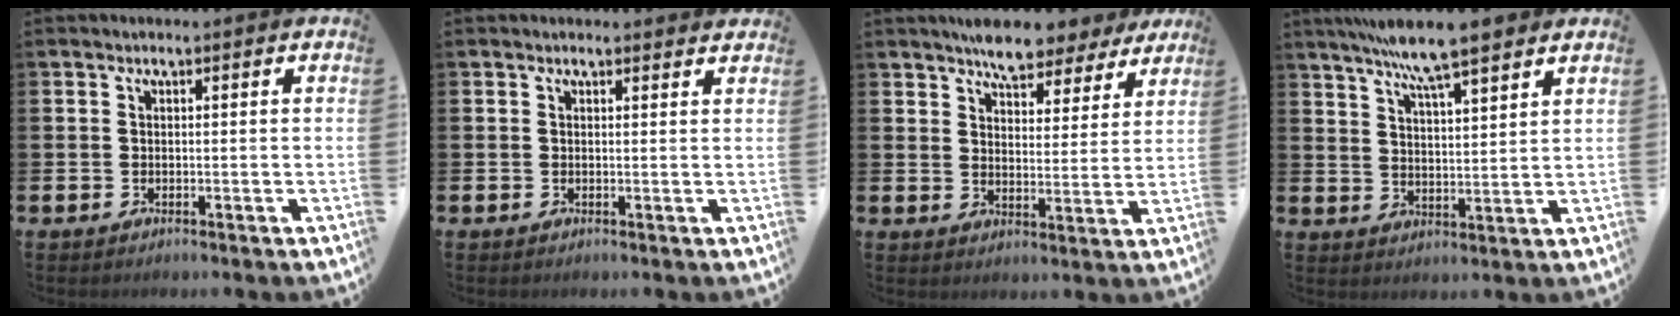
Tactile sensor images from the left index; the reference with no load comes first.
{"total": 0.7, "force": [0.7, 0.1, 0.1], "torque": [0.005, -0.001, 0.011]}
{"total": 6.9, "force": [6.4, 2.1, 1.5], "torque": [-0.037, -0.035, 0.115]}
{"total": 8.8, "force": [7.9, 0.9, 3.8], "torque": [-0.087, -0.027, 0.141]}